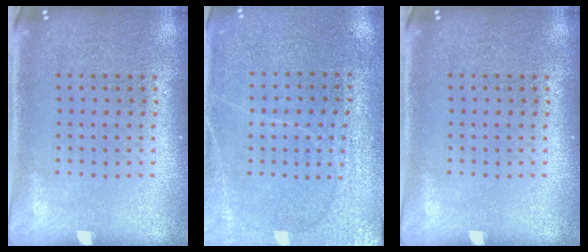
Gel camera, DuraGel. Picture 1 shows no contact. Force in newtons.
{"total": 2.9, "press": 2.8, "slide": 0.4}
{"total": 0.0}